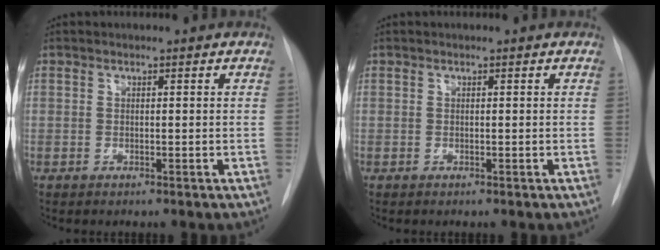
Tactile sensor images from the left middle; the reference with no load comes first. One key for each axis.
{"total": 0.0}